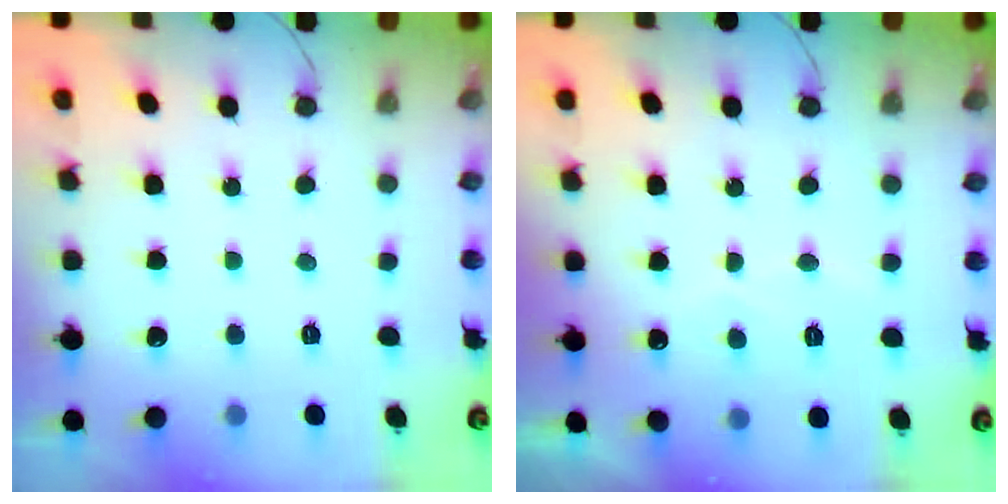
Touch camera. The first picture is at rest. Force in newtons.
{"total": 5.9, "press": 5.9, "slide": 0.4}